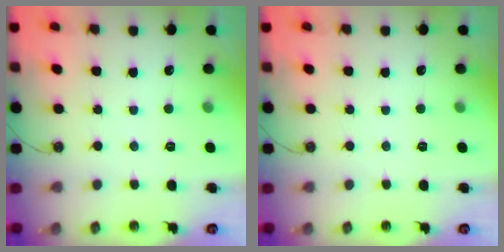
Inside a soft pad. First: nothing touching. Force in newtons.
{"total": 0.0}